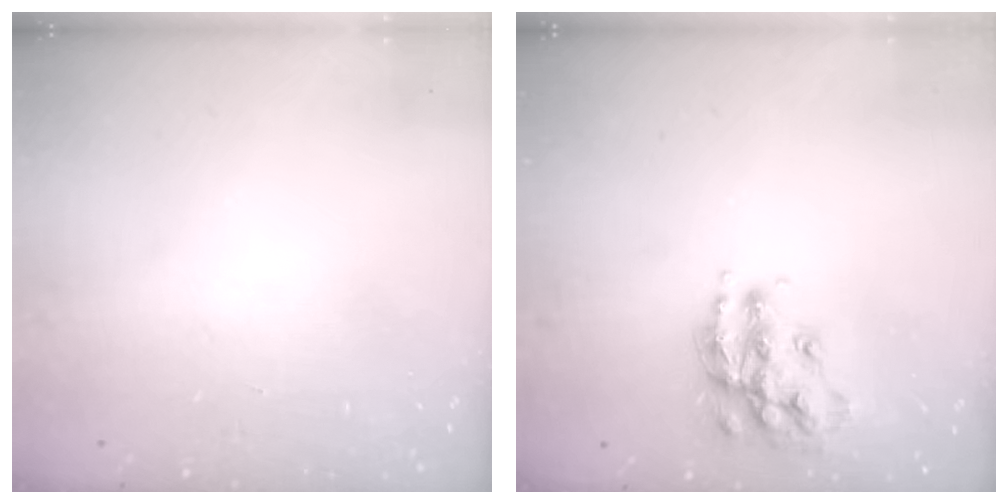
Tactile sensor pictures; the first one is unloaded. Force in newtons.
{"total": 15.6, "press": 15.6, "slide": 0.9}